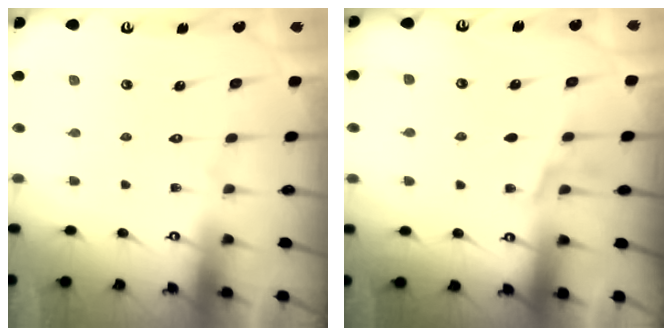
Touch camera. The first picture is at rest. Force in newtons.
{"total": 5.2, "press": 4.6, "slide": 2.4}